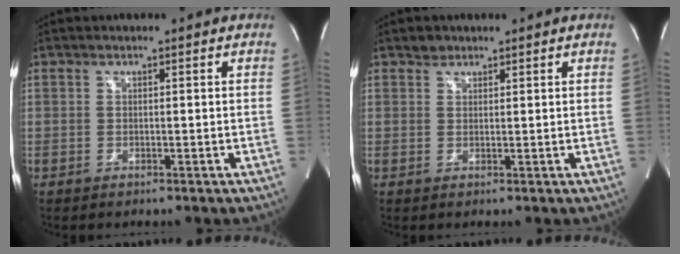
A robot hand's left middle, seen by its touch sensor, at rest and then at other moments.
{"total": 1.4, "force": [1.1, 0.8, 0.0], "torque": [0.001, 0.001, 0.016]}